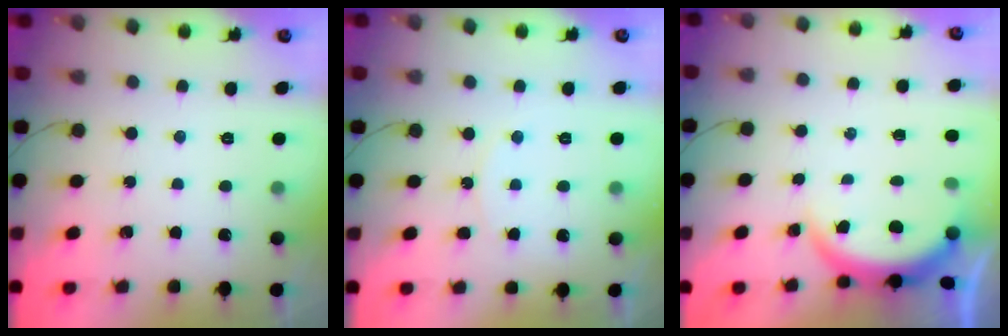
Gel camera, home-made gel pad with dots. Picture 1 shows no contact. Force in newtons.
{"total": 6.2, "press": 6.2, "slide": 0.5}
{"total": 3.8, "press": 3.8, "slide": 0.3}